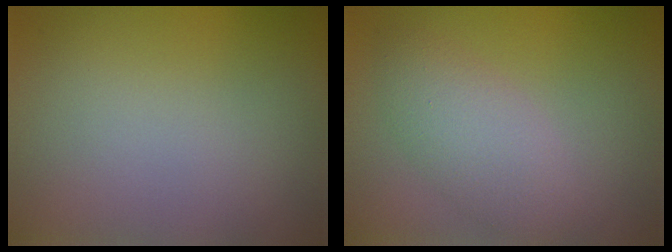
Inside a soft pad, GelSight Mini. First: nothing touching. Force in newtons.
{"total": 3.5, "press": 3.5, "slide": 0.1}